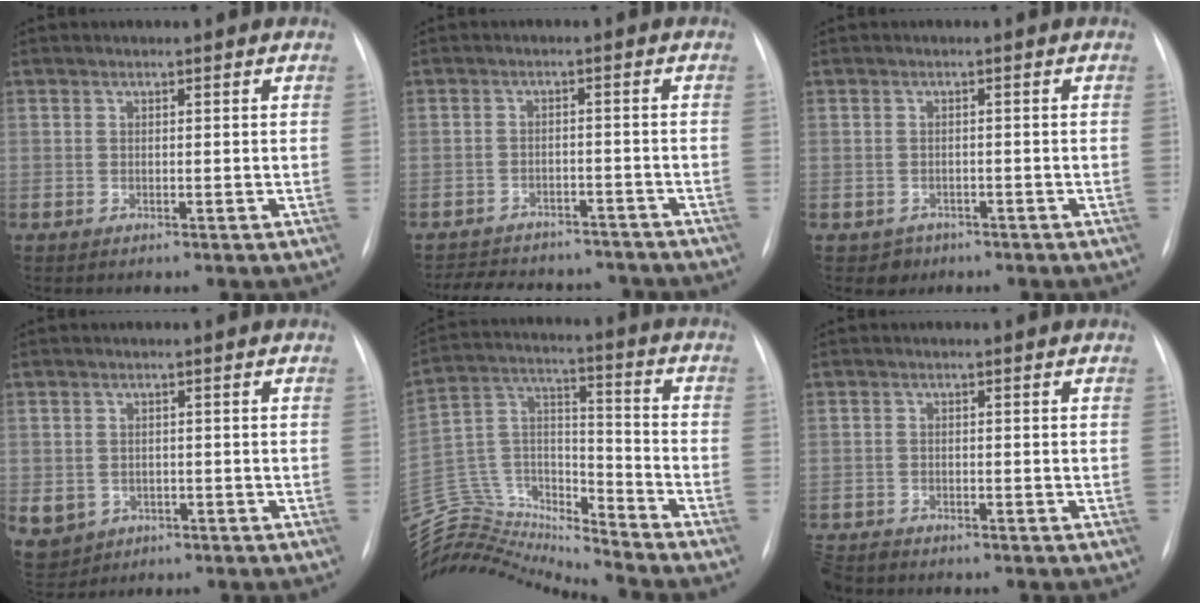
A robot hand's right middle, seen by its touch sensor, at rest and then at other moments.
{"total": 13.7, "force": [-12.2, 5.0, 3.6], "torque": [-0.072, 0.014, -0.155]}
{"total": 2.0, "force": [-1.2, 1.6, -0.1], "torque": [0.001, 0.007, -0.015]}
{"total": 8.0, "force": [-3.0, 7.0, 2.5], "torque": [-0.072, 0.004, -0.034]}
{"total": 18.9, "force": [-18.6, 0.9, 2.9], "torque": [-0.055, 0.057, -0.328]}
{"total": 4.1, "force": [-3.8, 1.4, 0.6], "torque": [-0.008, -0.011, -0.070]}